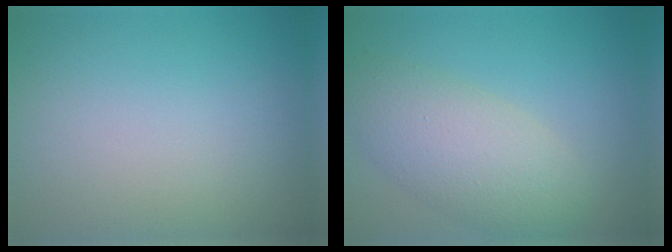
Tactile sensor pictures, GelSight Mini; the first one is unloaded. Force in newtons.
{"total": 5.6, "press": 5.6, "slide": 0.1}